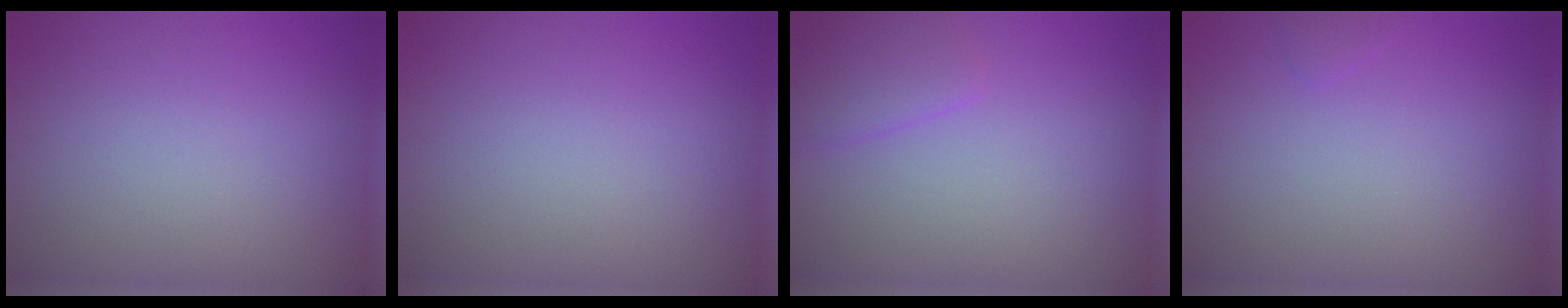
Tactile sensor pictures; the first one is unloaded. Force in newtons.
{"total": 0.0}
{"total": 2.3, "press": 2.3, "slide": 0.2}
{"total": 0.6, "press": 0.6, "slide": 0.1}